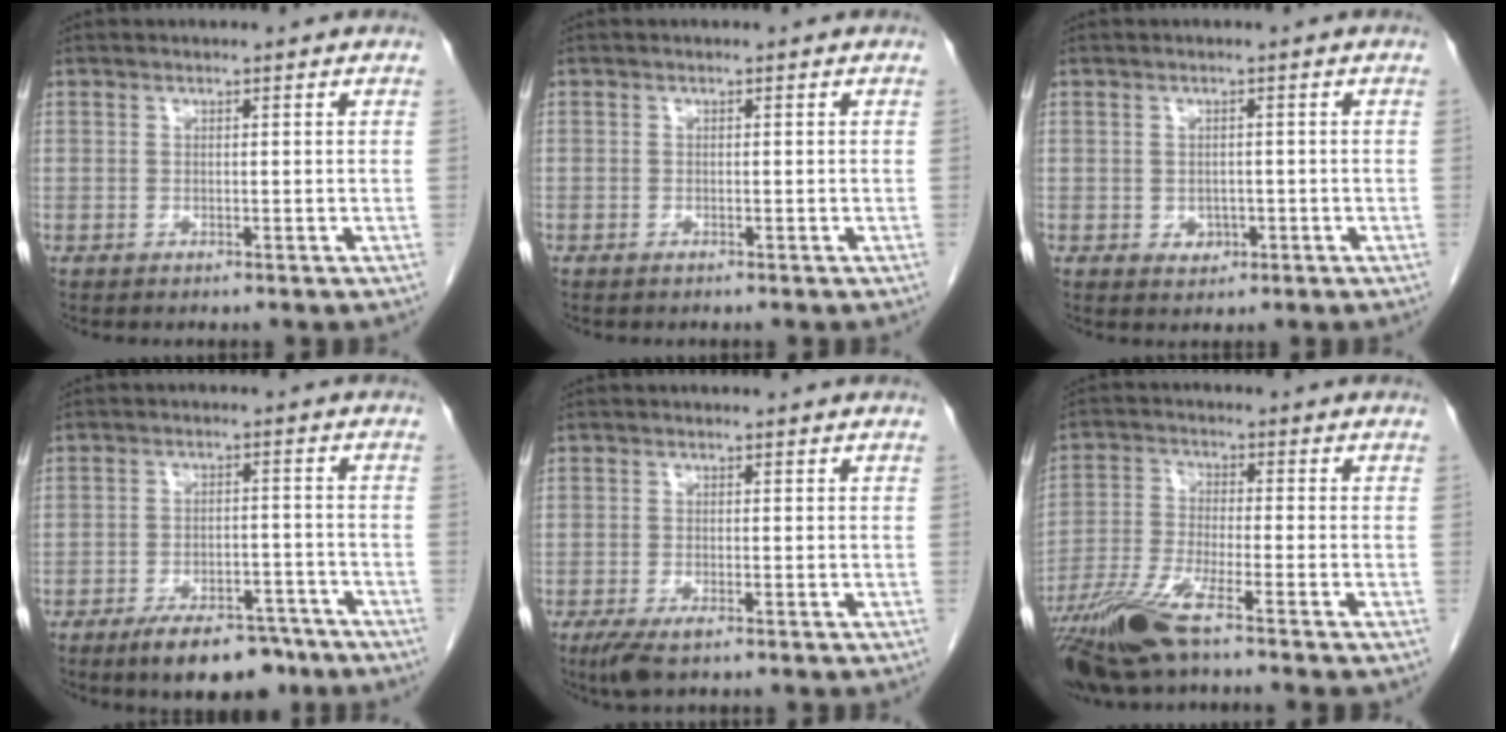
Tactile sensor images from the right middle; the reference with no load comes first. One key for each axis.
{"total": 0.5, "fx": -0.4, "fy": 0.2, "fz": 0.2, "tx": -0.004, "ty": 0.000, "tz": -0.008}
{"total": 2.0, "fx": -0.6, "fy": 1.6, "fz": 0.9, "tx": -0.009, "ty": 0.004, "tz": -0.002}
{"total": 9.7, "fx": -7.3, "fy": 3.9, "fz": 5.0, "tx": -0.068, "ty": 0.004, "tz": -0.113}
{"total": 3.3, "fx": -2.1, "fy": 0.7, "fz": 2.5, "tx": -0.051, "ty": -0.010, "tz": -0.036}
{"total": 10.0, "fx": -6.9, "fy": 0.1, "fz": 7.3, "tx": -0.152, "ty": -0.025, "tz": -0.133}